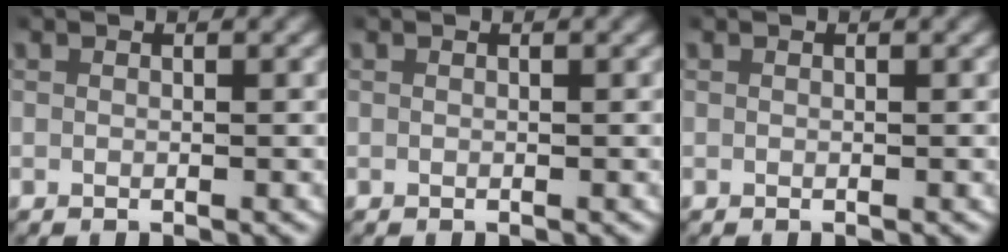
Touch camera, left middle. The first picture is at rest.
{"total": 0.0}
{"total": 0.0}